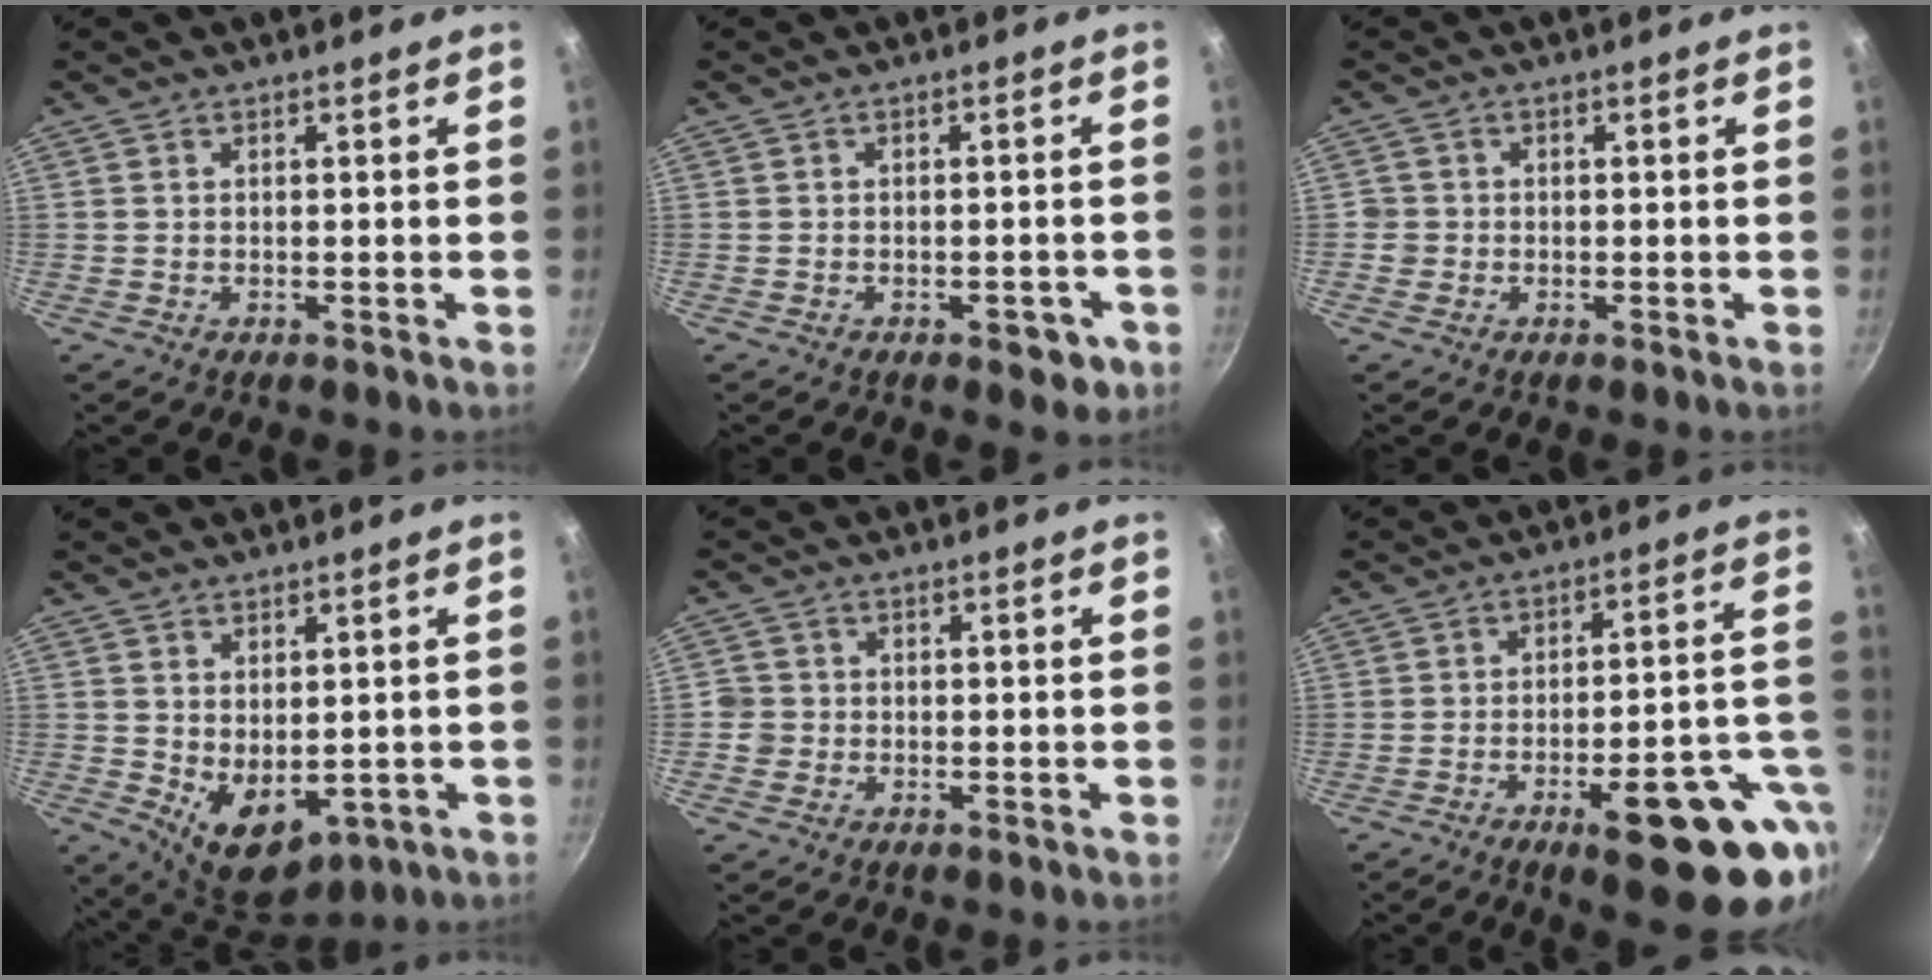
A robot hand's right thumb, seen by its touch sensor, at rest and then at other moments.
{"total": 3.8, "force": [-1.9, 2.0, 2.5], "torque": [-0.015, 0.009, -0.023]}
{"total": 1.9, "force": [-0.4, 1.8, 0.0], "torque": [0.013, 0.008, -0.010]}
{"total": 9.7, "force": [-1.6, 5.8, 7.6], "torque": [-0.101, -0.009, 0.003]}
{"total": 2.5, "force": [-0.5, 2.5, 0.2], "torque": [0.013, 0.009, -0.015]}
{"total": 20.5, "force": [-8.9, 5.8, 17.6], "torque": [-0.167, 0.052, -0.109]}